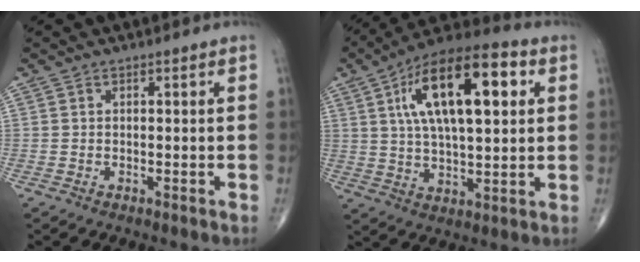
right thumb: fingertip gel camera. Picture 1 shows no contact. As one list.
[{"total": 20.5, "force": [6.0, 8.5, 17.7], "torque": [-0.282, 0.011, 0.091]}]